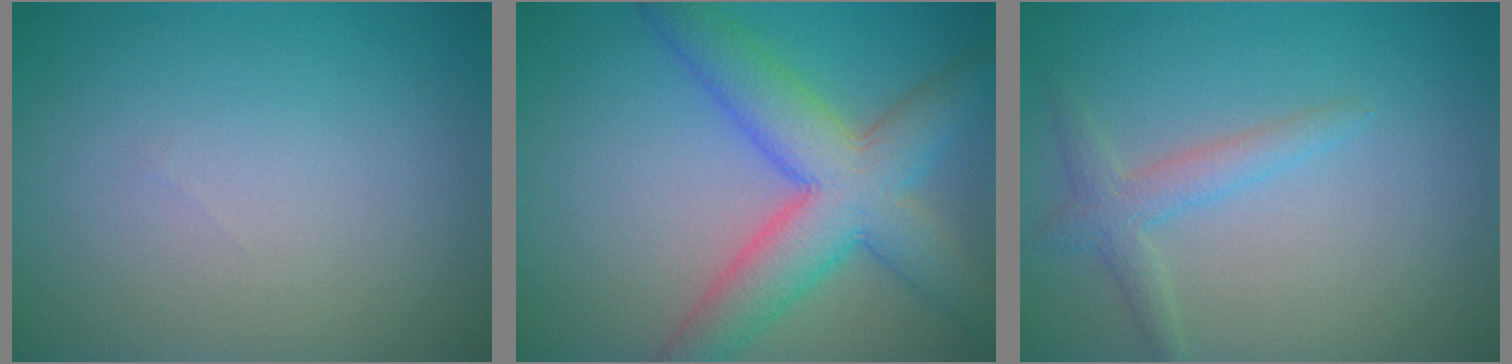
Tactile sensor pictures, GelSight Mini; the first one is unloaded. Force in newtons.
{"total": 7.9, "press": 7.9, "slide": 0.4}
{"total": 2.2, "press": 2.2, "slide": 0.1}